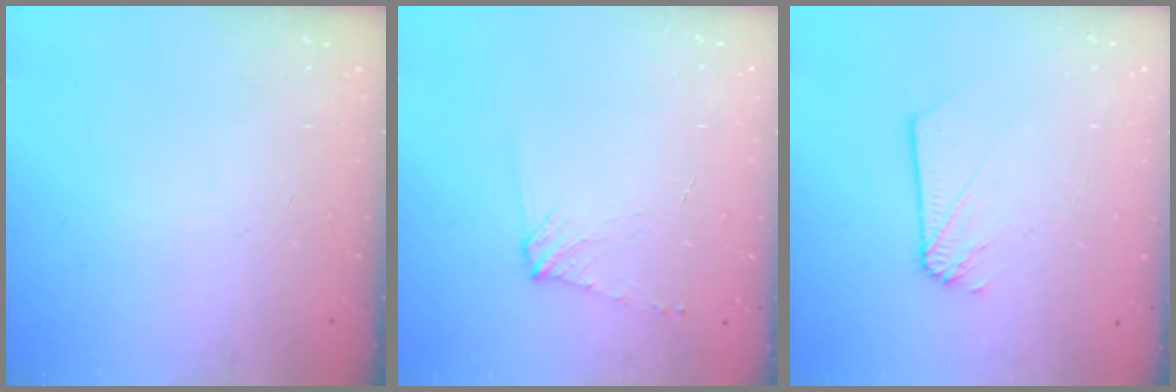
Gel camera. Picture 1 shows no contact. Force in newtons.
{"total": 6.1, "press": 6.0, "slide": 1.0}
{"total": 2.2, "press": 2.2, "slide": 0.1}